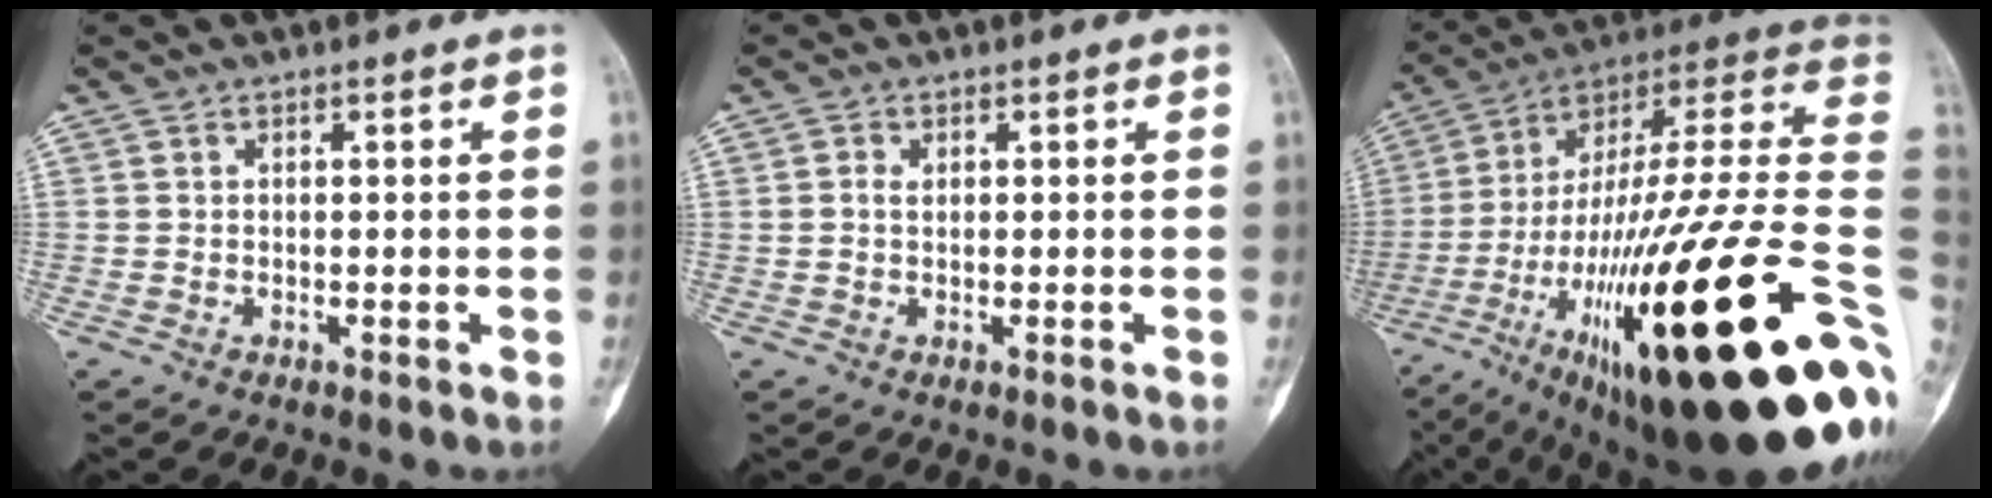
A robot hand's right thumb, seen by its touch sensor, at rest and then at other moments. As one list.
[{"total": 1.2, "force": [0.1, 0.9, 0.8], "torque": [-0.017, 0.005, 0.005]}, {"total": 43.1, "force": [-11.6, 9.3, 40.4], "torque": [-0.562, 0.065, -0.187]}]